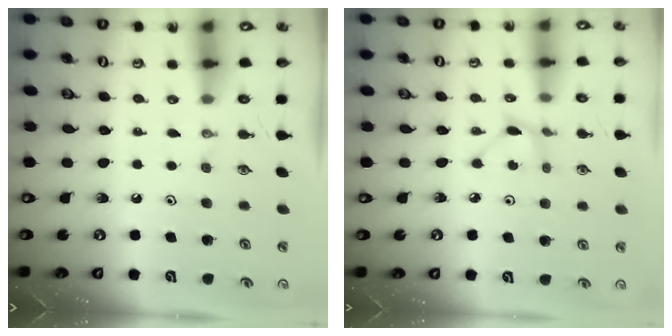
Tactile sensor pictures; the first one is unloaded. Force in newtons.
{"total": 2.2, "press": 2.2, "slide": 0.3}